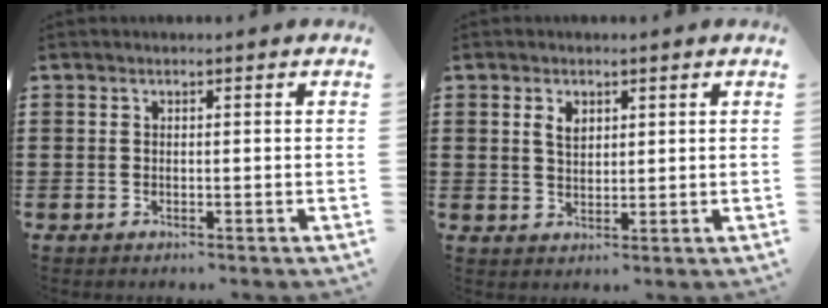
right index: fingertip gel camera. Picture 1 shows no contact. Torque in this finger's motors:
{"motor_torque": [0.04, 0.04, 0.21, 0.06]}